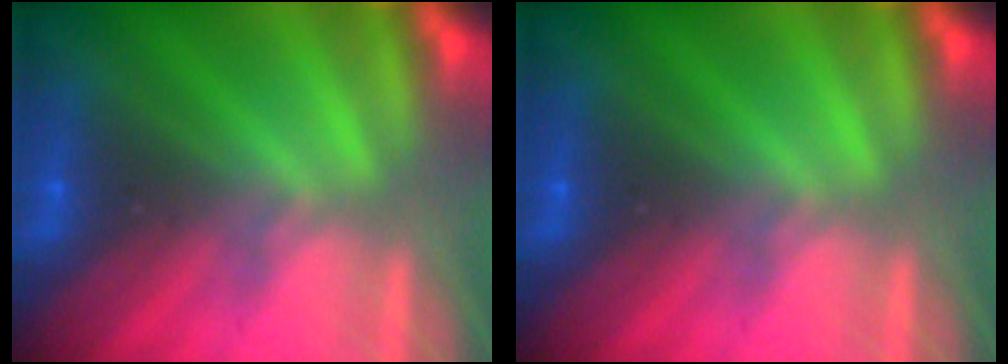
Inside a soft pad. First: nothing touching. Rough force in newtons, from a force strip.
{"total": 0.0}